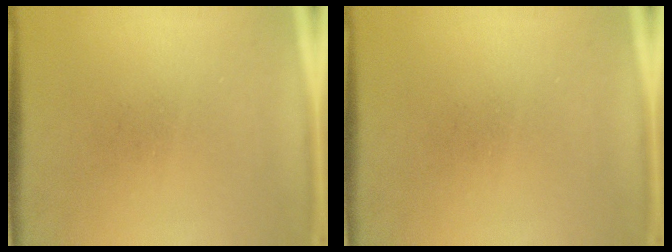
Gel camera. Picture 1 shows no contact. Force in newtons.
{"total": 0.0}